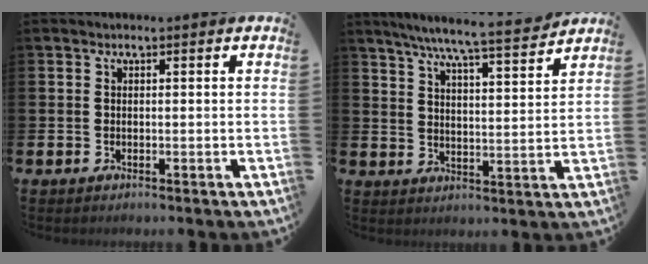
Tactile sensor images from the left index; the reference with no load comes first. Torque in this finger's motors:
{"motor_torque": [0.78, -0.98, 0.61, 0.21]}